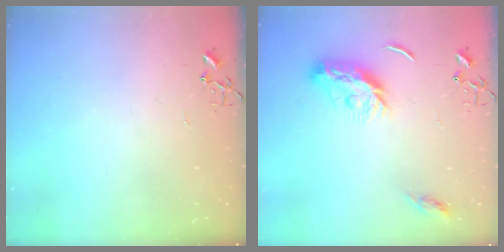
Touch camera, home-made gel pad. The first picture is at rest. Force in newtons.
{"total": 9.6, "press": 9.6, "slide": 0.0}